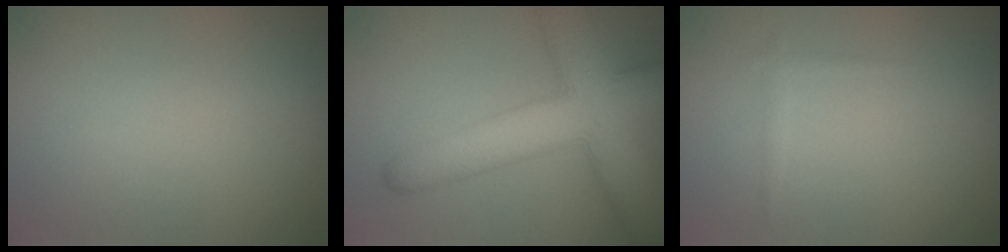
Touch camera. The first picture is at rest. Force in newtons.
{"total": 9.1, "press": 9.1, "slide": 0.3}
{"total": 0.6, "press": 0.6, "slide": 0.0}